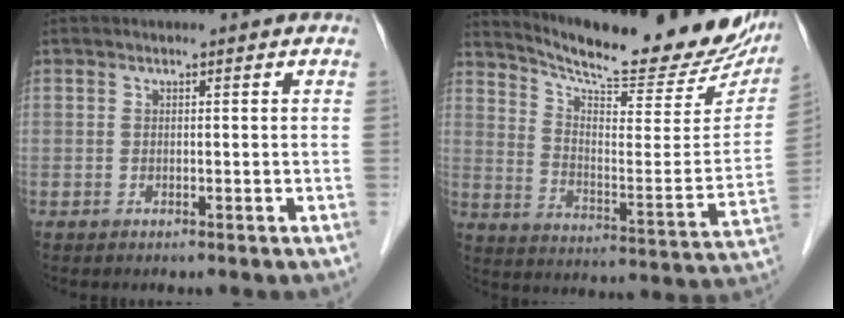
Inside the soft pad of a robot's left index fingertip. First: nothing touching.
{"total": 24.3, "force": [21.8, 4.0, 9.9], "torque": [-0.156, -0.061, 0.289]}